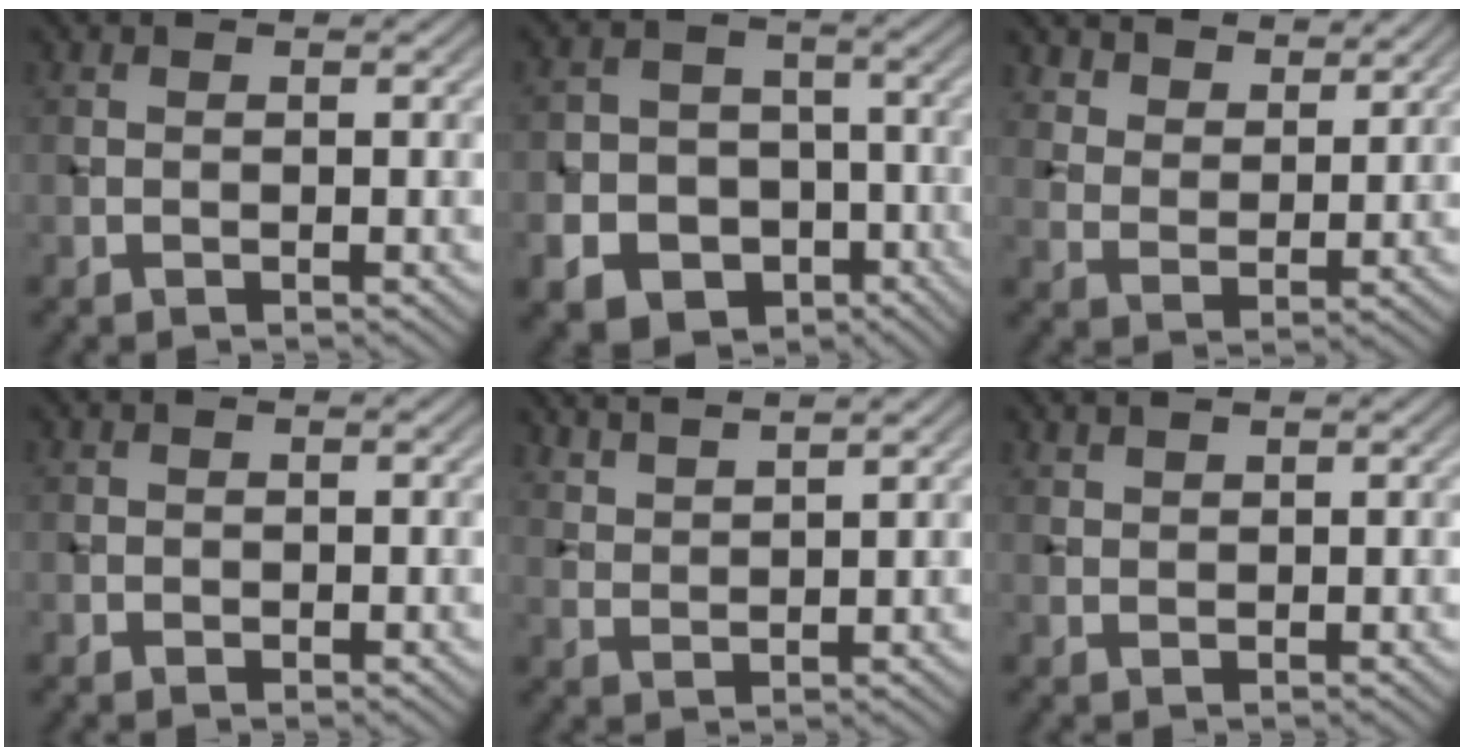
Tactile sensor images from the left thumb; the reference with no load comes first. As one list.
[{"total": 12.9, "force": [-5.9, 10.9, 3.8], "torque": [-0.106, -0.045, -0.110]}, {"total": 5.8, "force": [4.9, 2.4, 1.9], "torque": [-0.051, -0.022, 0.115]}, {"total": 0.7, "force": [-0.1, 0.7, 0.3], "torque": [0.000, -0.004, -0.004]}, {"total": 4.3, "force": [3.8, 0.7, 2.0], "torque": [-0.025, 0.005, 0.067]}, {"total": 1.1, "force": [1.0, 0.2, 0.3], "torque": [-0.013, 0.003, 0.023]}]